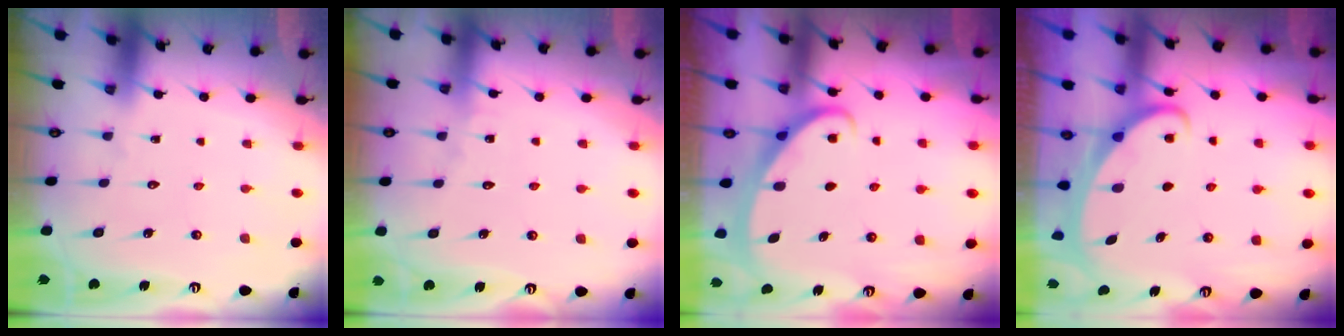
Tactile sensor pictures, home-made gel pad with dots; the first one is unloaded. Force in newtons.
{"total": 3.6, "press": 3.5, "slide": 0.3}
{"total": 2.5, "press": 2.5, "slide": 0.4}
{"total": 2.0, "press": 2.0, "slide": 0.4}